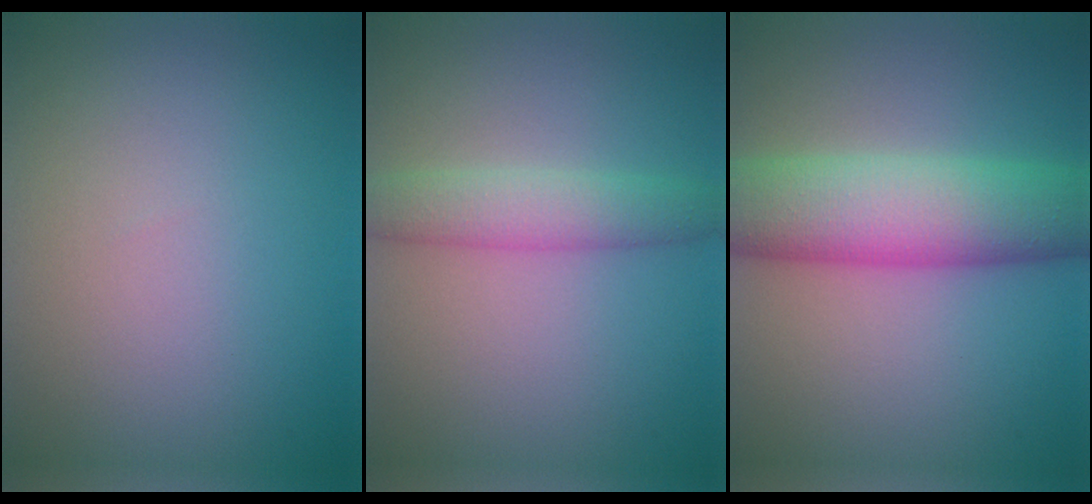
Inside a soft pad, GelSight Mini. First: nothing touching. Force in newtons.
{"total": 3.2, "press": 3.2, "slide": 0.1}
{"total": 9.0, "press": 9.0, "slide": 0.2}